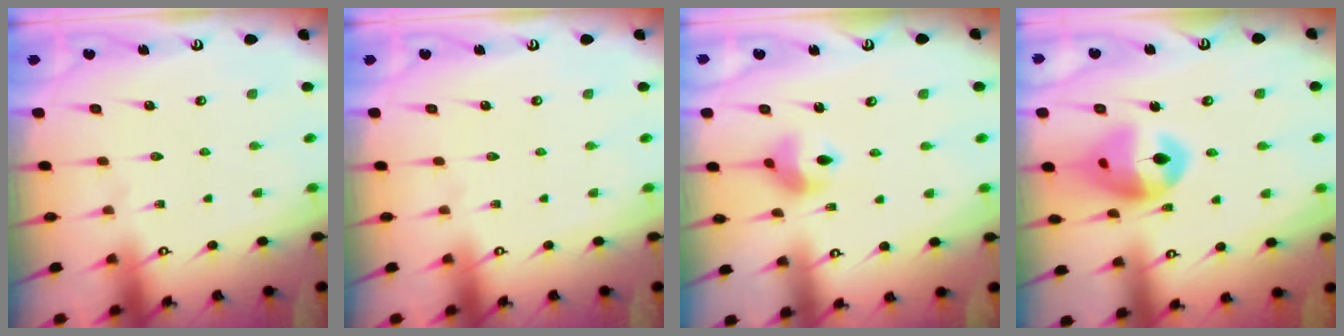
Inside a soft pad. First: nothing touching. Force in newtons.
{"total": 0.0}
{"total": 7.2, "press": 7.1, "slide": 0.7}
{"total": 14.0, "press": 13.9, "slide": 1.5}